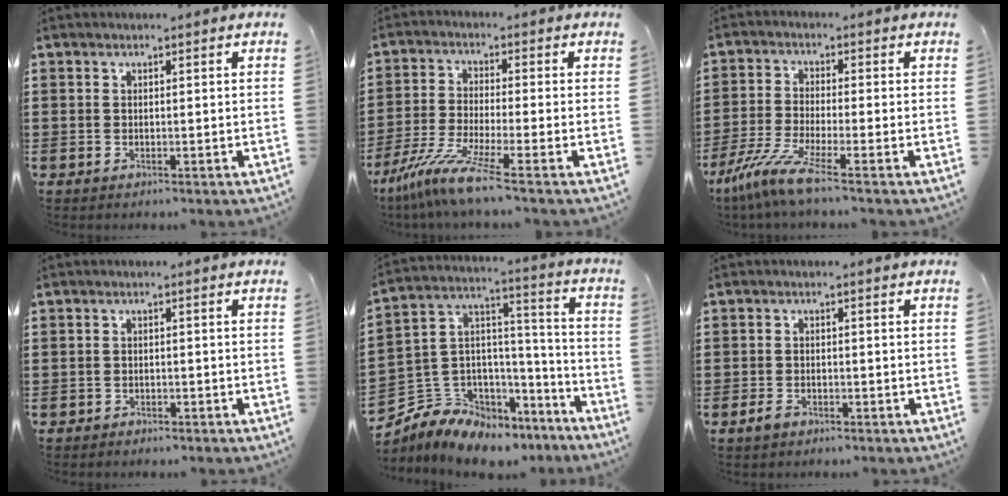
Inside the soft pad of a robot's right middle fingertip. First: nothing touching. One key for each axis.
{"total": 7.5, "fx": -5.5, "fy": -0.4, "fz": 5.1, "tx": -0.117, "ty": -0.025, "tz": -0.111}
{"total": 6.5, "fx": -4.5, "fy": -0.2, "fz": 4.6, "tx": -0.118, "ty": -0.026, "tz": -0.094}
{"total": 1.1, "fx": -1.0, "fy": 0.4, "fz": -0.1, "tx": -0.002, "ty": 0.004, "tz": -0.023}
{"total": 7.7, "fx": -6.2, "fy": 4.5, "fz": -0.1, "tx": -0.032, "ty": -0.008, "tz": -0.124}
{"total": 2.1, "fx": -1.3, "fy": 1.1, "fz": 1.2, "tx": -0.038, "ty": -0.004, "tz": -0.030}